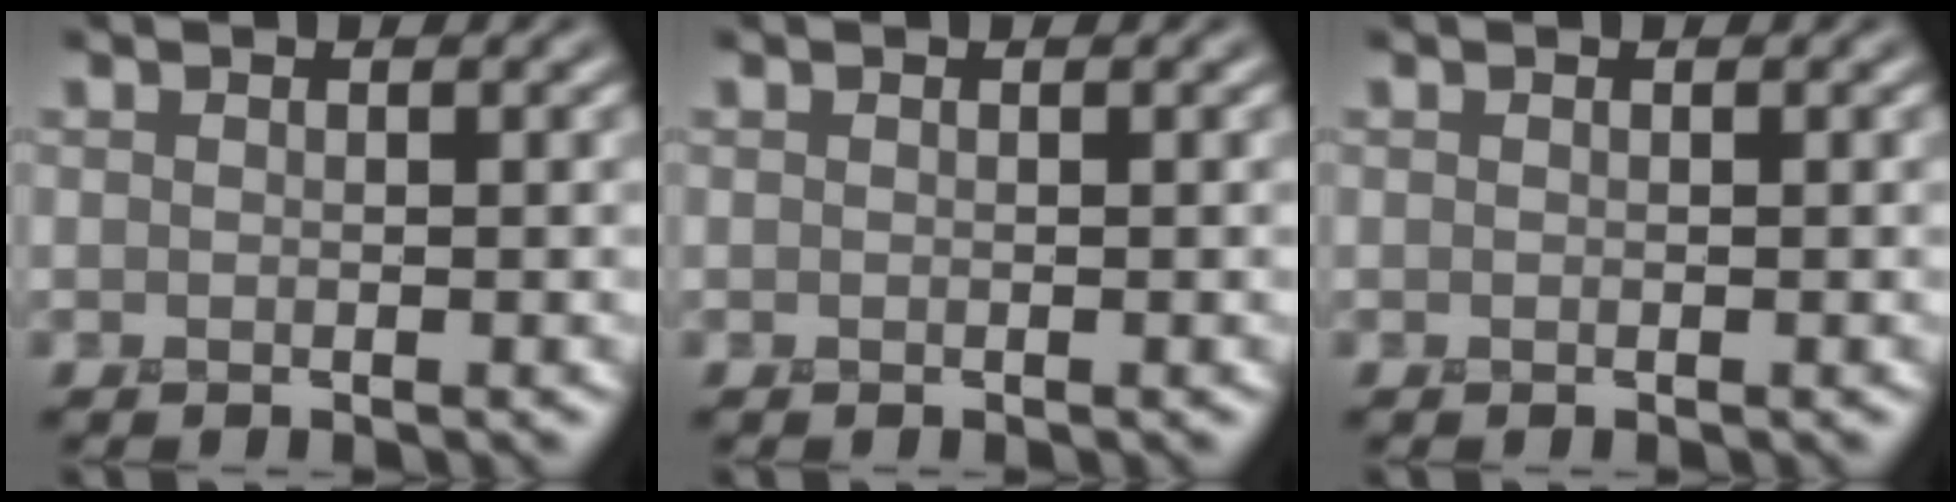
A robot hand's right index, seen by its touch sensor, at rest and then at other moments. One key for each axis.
{"total": 0.0}
{"total": 0.0}